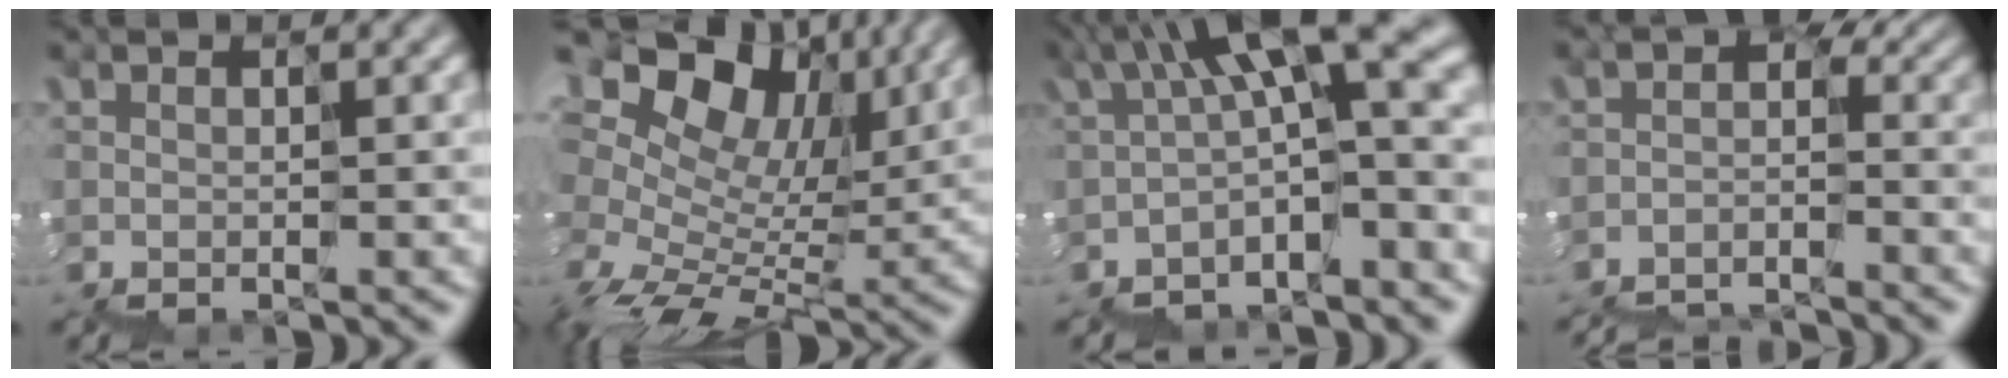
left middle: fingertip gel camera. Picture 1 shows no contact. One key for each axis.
{"total": 11.2, "fx": 5.4, "fy": 6.8, "fz": 7.0, "tx": -0.146, "ty": 0.035, "tz": 0.098}
{"total": 9.7, "fx": 0.0, "fy": 2.5, "fz": 9.4, "tx": -0.141, "ty": 0.039, "tz": -0.003}
{"total": 4.6, "fx": -4.0, "fy": 1.6, "fz": 1.7, "tx": -0.036, "ty": -0.008, "tz": -0.058}